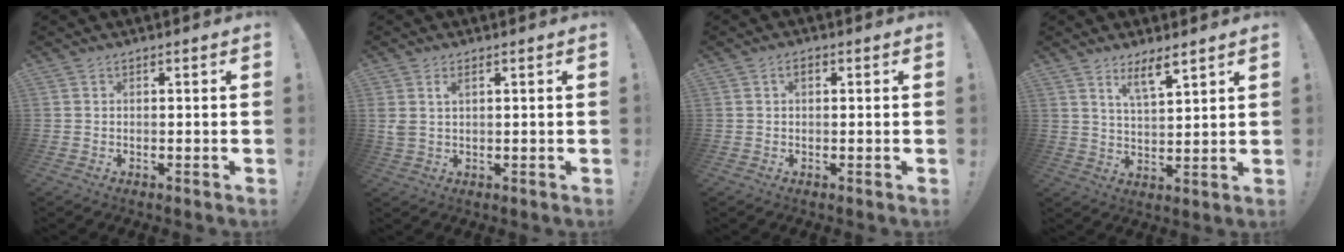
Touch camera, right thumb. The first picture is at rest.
{"total": 3.1, "force": [1.4, 1.4, 2.4], "torque": [-0.040, -0.001, 0.024]}
{"total": 1.6, "force": [0.3, 1.0, 1.2], "torque": [-0.021, 0.004, 0.002]}
{"total": 7.3, "force": [5.4, 1.5, 4.7], "torque": [-0.076, -0.030, 0.090]}